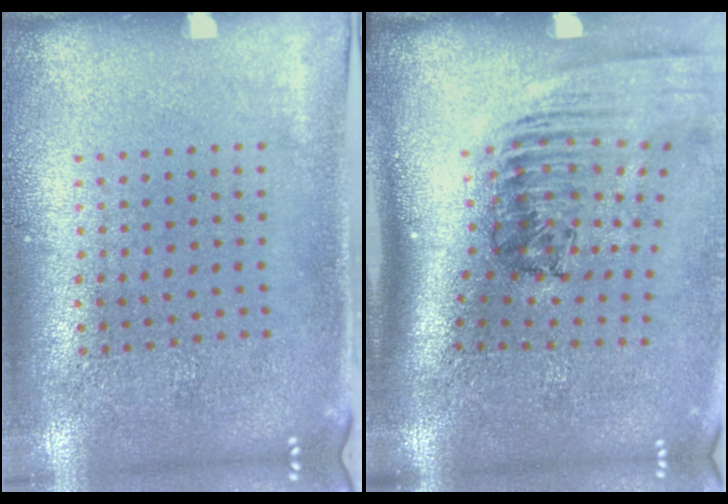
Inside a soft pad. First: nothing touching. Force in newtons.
{"total": 2.5, "press": 1.8, "slide": 1.7}